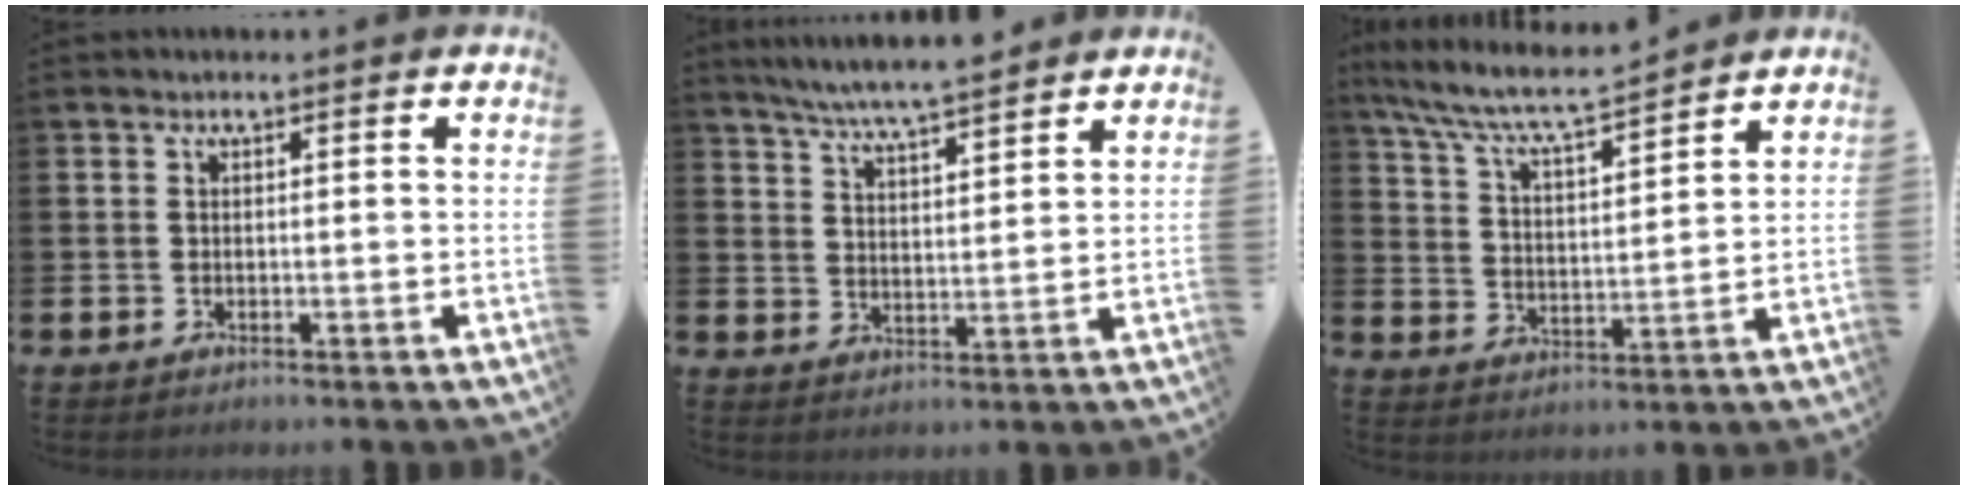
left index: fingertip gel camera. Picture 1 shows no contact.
{"total": 6.4, "force": [6.1, 0.1, 1.7], "torque": [-0.058, -0.030, 0.111]}
{"total": 7.7, "force": [7.2, 0.6, 2.8], "torque": [-0.082, -0.047, 0.123]}